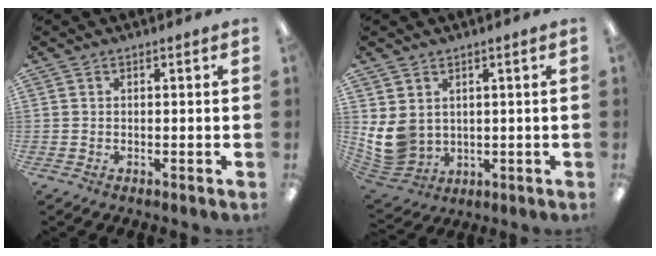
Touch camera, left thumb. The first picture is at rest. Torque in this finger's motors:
{"motor_torque": [-0.08, 0.71, 0.50, -0.52, 0.07]}